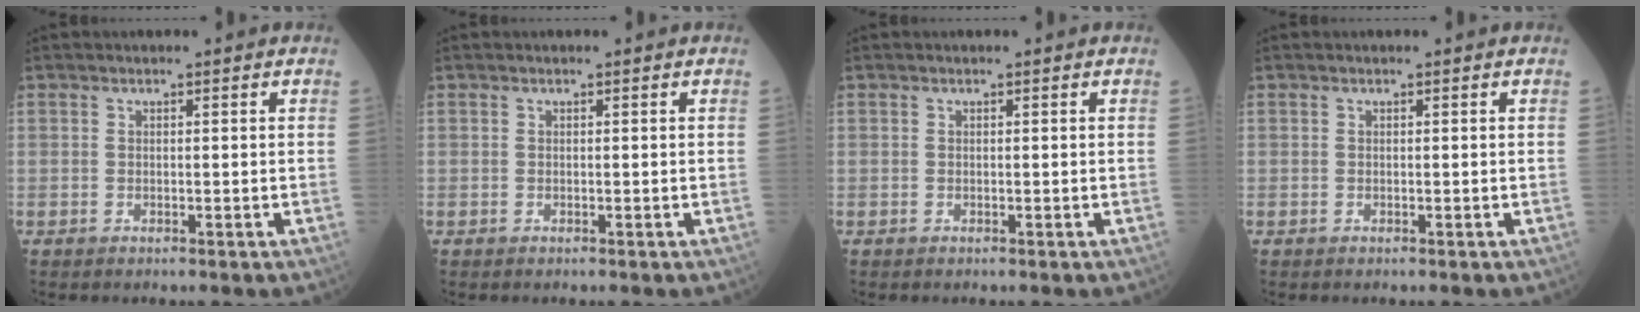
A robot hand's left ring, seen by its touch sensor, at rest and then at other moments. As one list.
[{"total": 0.0}, {"total": 0.0}, {"total": 0.0}]